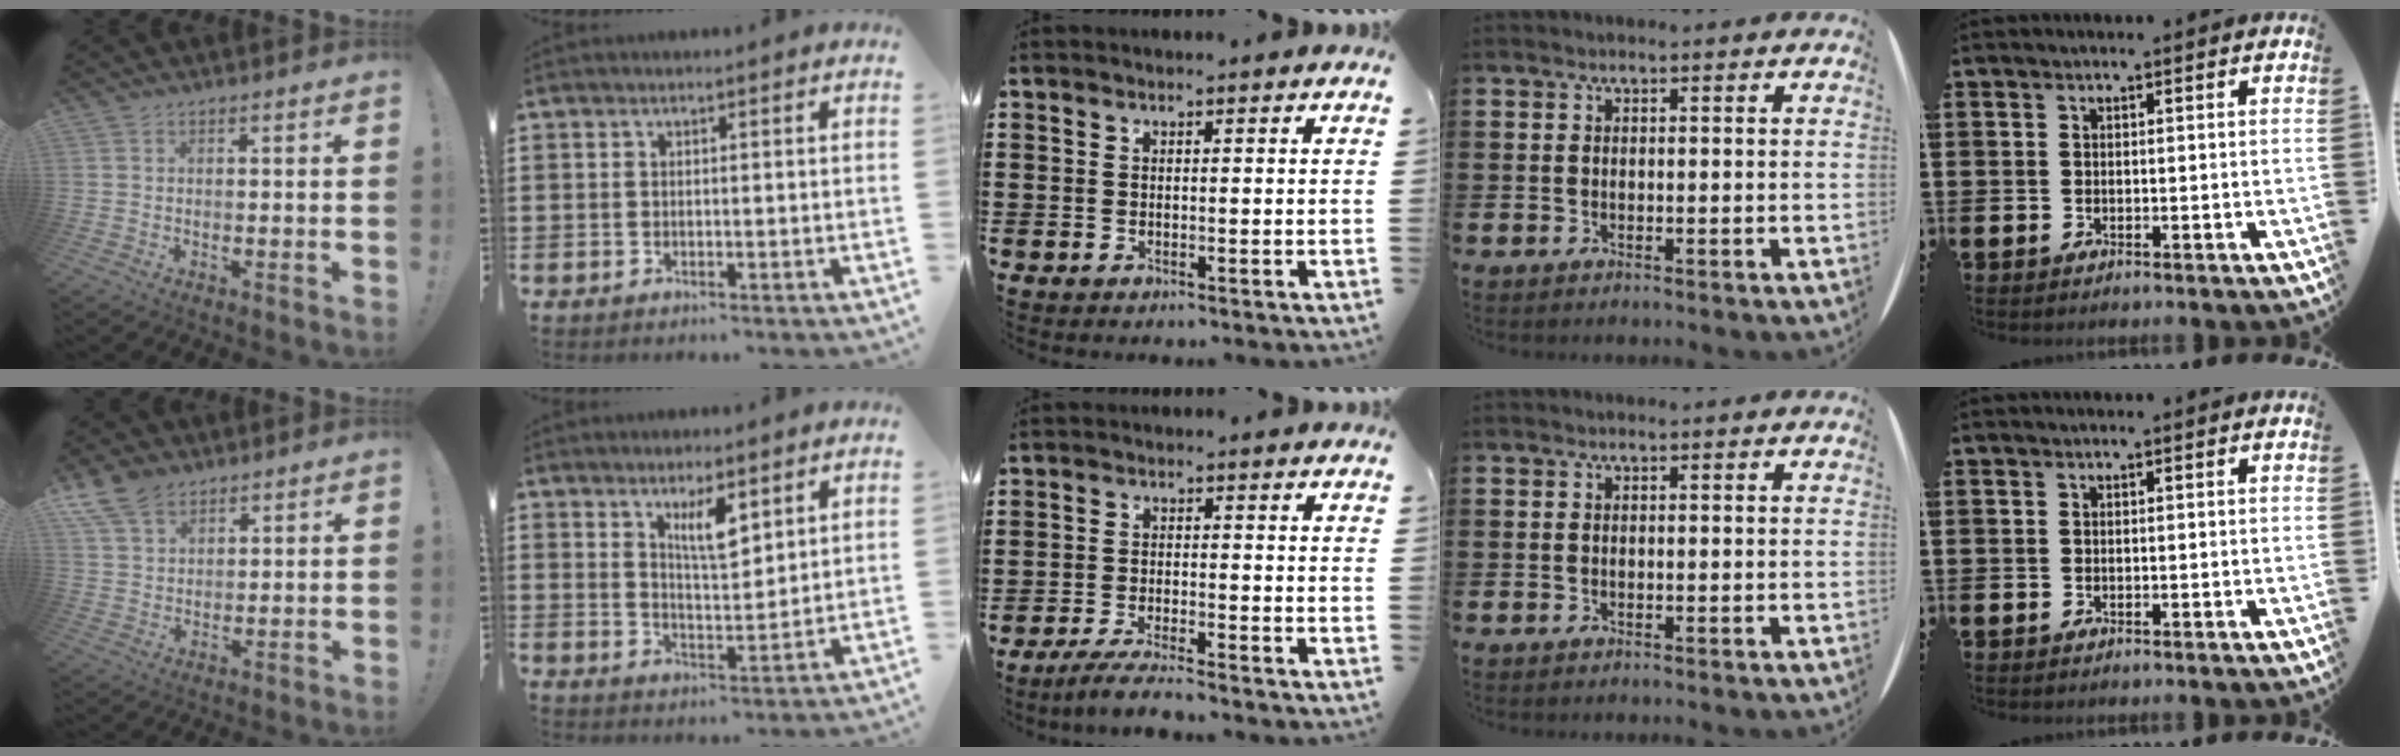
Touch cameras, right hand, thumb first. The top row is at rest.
{"thumb": {"total": 9.1, "force": [6.3, 5.3, 3.8], "torque": [-0.067, -0.030, 0.125]}, "index": {"total": 5.5, "force": [3.3, 1.7, 4.1], "torque": [-0.079, 0.000, 0.055]}, "middle": {"total": 3.6, "force": [-3.3, -0.1, 1.6], "torque": [-0.034, -0.004, -0.065]}}